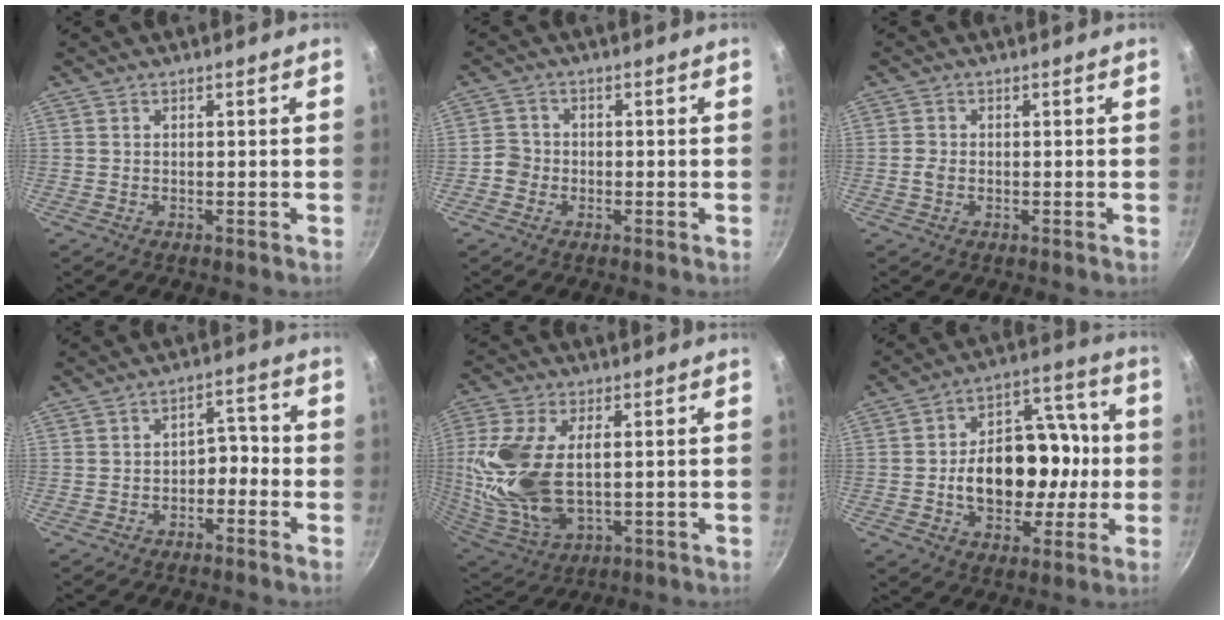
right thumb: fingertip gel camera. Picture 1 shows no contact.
{"total": 3.0, "force": [-1.0, 2.6, 0.8], "torque": [-0.001, 0.010, -0.029]}
{"total": 1.8, "force": [-0.4, 1.3, 1.2], "torque": [-0.025, 0.002, -0.009]}
{"total": 4.6, "force": [-2.0, 3.0, 2.9], "torque": [-0.021, 0.037, -0.039]}
{"total": 18.6, "force": [0.8, 10.0, 15.7], "torque": [-0.354, -0.014, 0.028]}
{"total": 18.6, "force": [-1.5, 12.2, 13.9], "torque": [-0.168, 0.042, -0.017]}